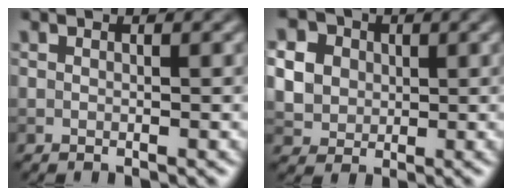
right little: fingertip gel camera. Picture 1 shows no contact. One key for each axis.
{"total": 7.8, "fx": 2.2, "fy": 6.6, "fz": 3.5, "tx": -0.083, "ty": 0.026, "tz": 0.033}